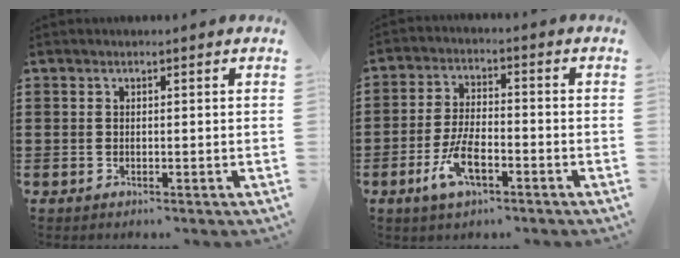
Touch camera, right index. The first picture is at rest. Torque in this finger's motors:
{"motor_torque": [1.75, 0.39, 0.27, 0.21]}